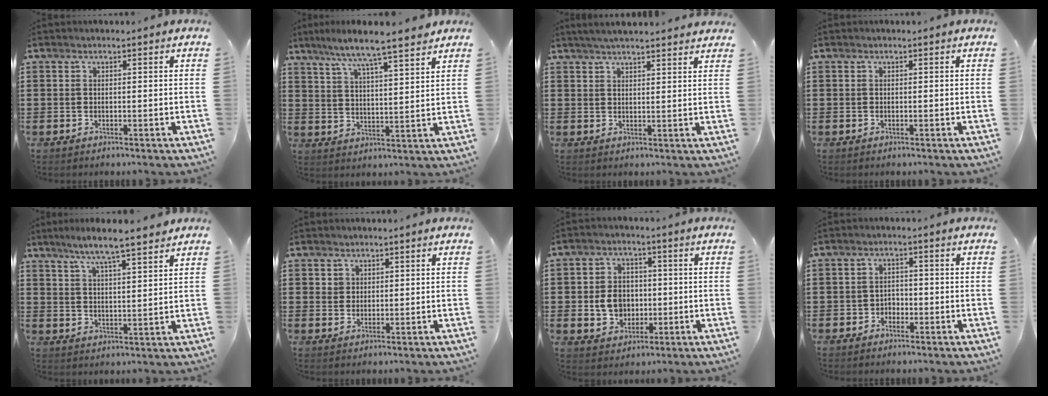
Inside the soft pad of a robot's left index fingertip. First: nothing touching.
{"total": 6.8, "force": [5.9, -0.2, 3.3], "torque": [-0.087, -0.029, 0.099]}
{"total": 3.2, "force": [3.1, -0.2, 0.9], "torque": [-0.024, -0.003, 0.057]}
{"total": 0.0}
{"total": 6.5, "force": [5.6, 0.0, 3.3], "torque": [-0.081, -0.017, 0.097]}
{"total": 1.8, "force": [1.3, 1.3, 0.1], "torque": [-0.007, 0.004, 0.025]}
{"total": 5.9, "force": [-0.4, 5.0, 3.0], "torque": [-0.053, 0.006, -0.010]}
{"total": 1.8, "force": [-1.3, 1.2, 0.1], "torque": [-0.010, 0.001, -0.032]}